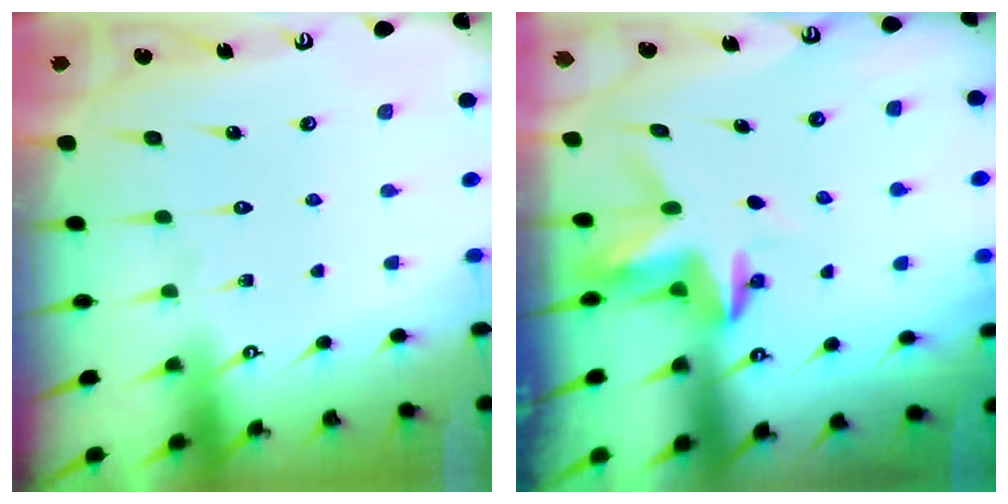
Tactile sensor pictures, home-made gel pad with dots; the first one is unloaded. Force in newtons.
{"total": 3.9, "press": 3.8, "slide": 0.3}